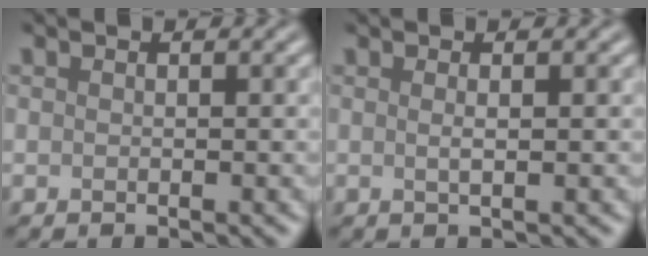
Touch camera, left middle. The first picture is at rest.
{"total": 1.5, "force": [0.4, 0.5, 1.3], "torque": [-0.014, 0.002, -0.004]}